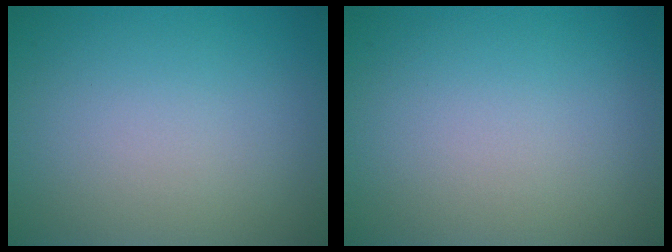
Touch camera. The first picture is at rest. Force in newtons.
{"total": 0.0}